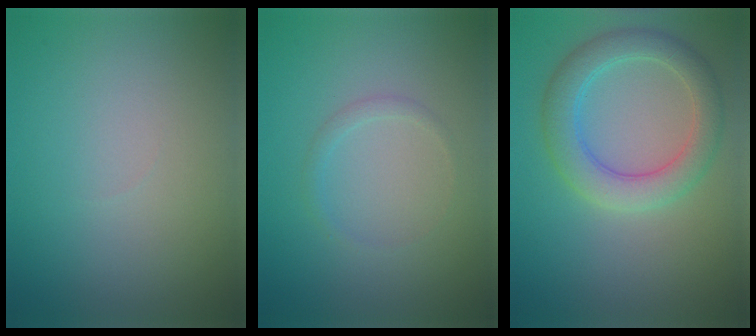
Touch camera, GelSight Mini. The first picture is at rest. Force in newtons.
{"total": 0.9, "press": 0.9, "slide": 0.0}
{"total": 4.6, "press": 4.6, "slide": 0.2}